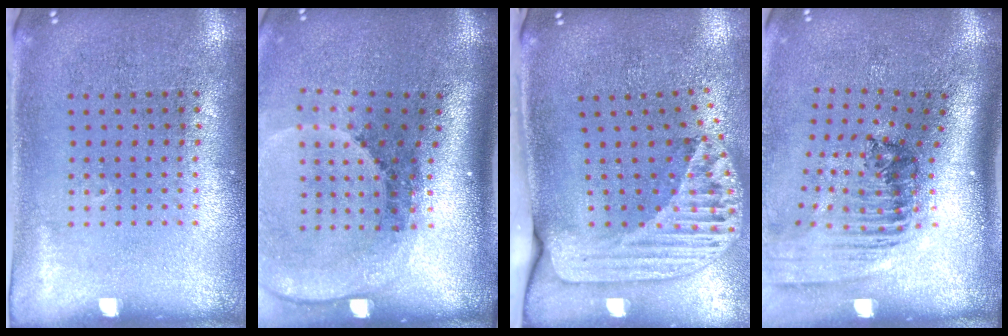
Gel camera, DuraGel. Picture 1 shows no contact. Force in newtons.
{"total": 2.7, "press": 1.9, "slide": 2.0}
{"total": 2.5, "press": 1.8, "slide": 1.8}
{"total": 2.4, "press": 1.7, "slide": 1.7}